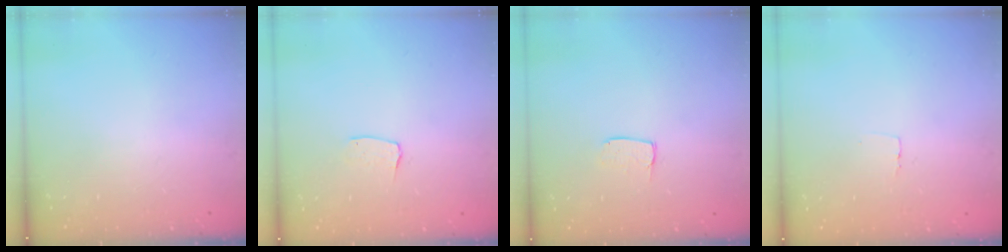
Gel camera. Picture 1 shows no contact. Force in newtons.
{"total": 3.7, "press": 3.7, "slide": 0.2}
{"total": 4.9, "press": 4.8, "slide": 0.4}
{"total": 2.3, "press": 2.3, "slide": 0.1}